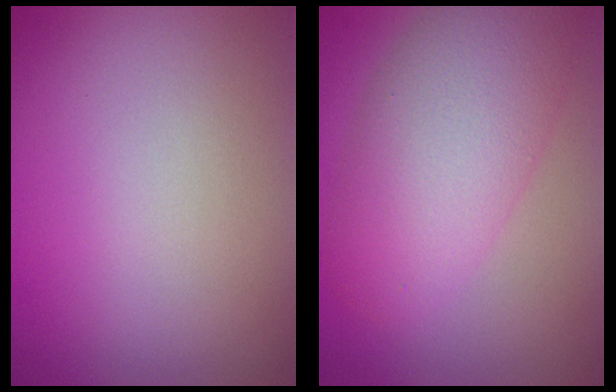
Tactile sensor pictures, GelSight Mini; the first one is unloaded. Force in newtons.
{"total": 7.0, "press": 7.0, "slide": 0.3}